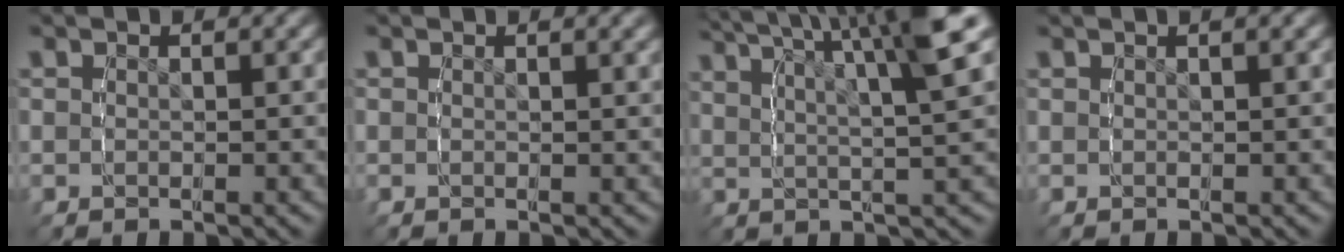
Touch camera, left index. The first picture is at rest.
{"total": 0.6, "force": [0.4, 0.0, 0.4], "torque": [-0.005, 0.000, 0.006]}
{"total": 6.9, "force": [3.5, 1.9, 5.6], "torque": [-0.080, 0.001, 0.047]}
{"total": 2.1, "force": [1.4, 0.6, 1.4], "torque": [-0.014, 0.010, 0.019]}